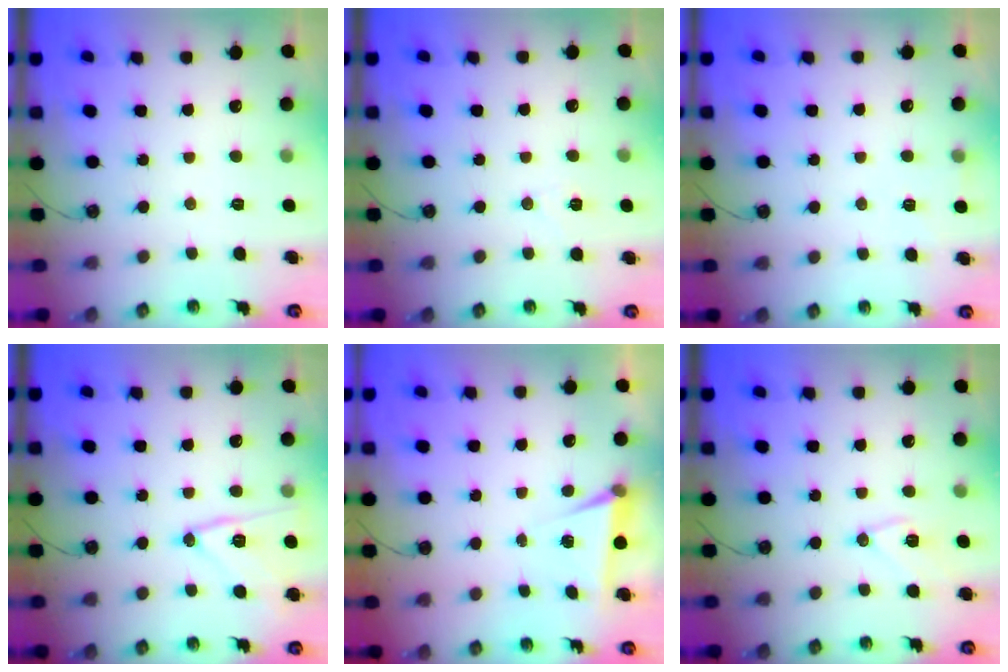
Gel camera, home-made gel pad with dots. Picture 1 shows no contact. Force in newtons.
{"total": 5.3, "press": 4.8, "slide": 2.3}
{"total": 5.3, "press": 3.6, "slide": 4.0}
{"total": 13.3, "press": 13.3, "slide": 0.4}
{"total": 5.3, "press": 2.9, "slide": 4.4}
{"total": 10.3, "press": 10.1, "slide": 1.8}